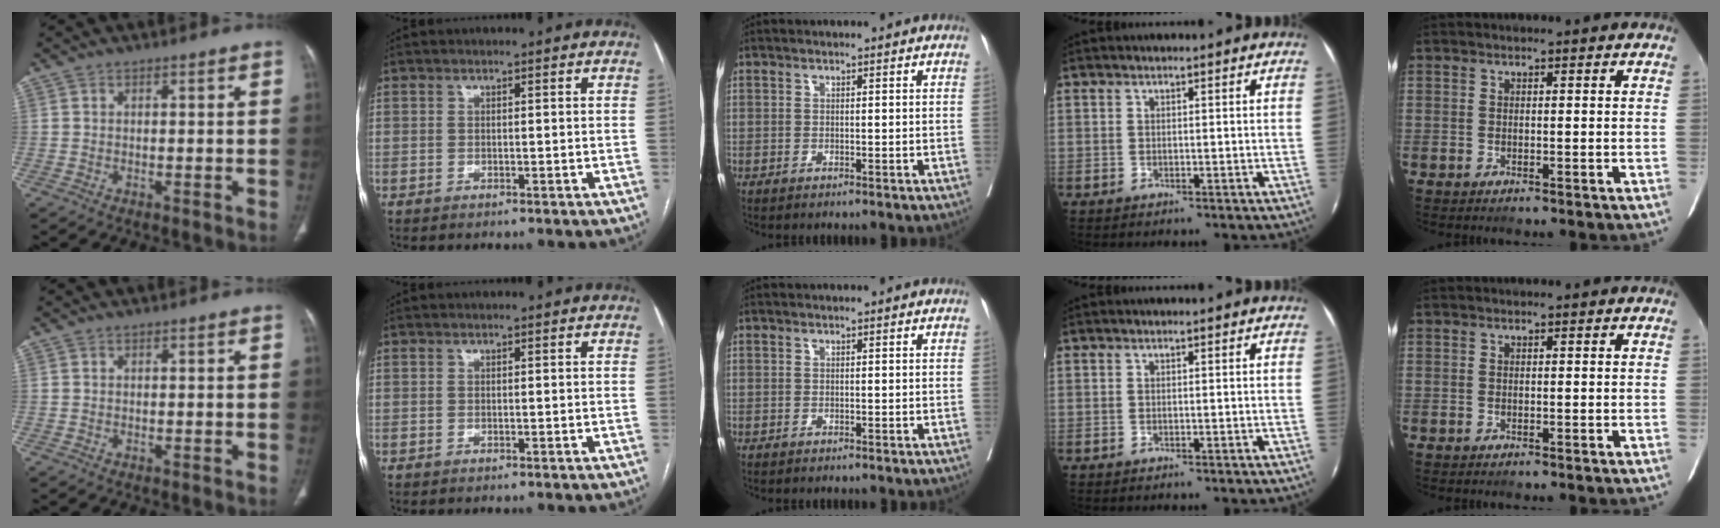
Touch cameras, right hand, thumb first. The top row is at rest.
{}